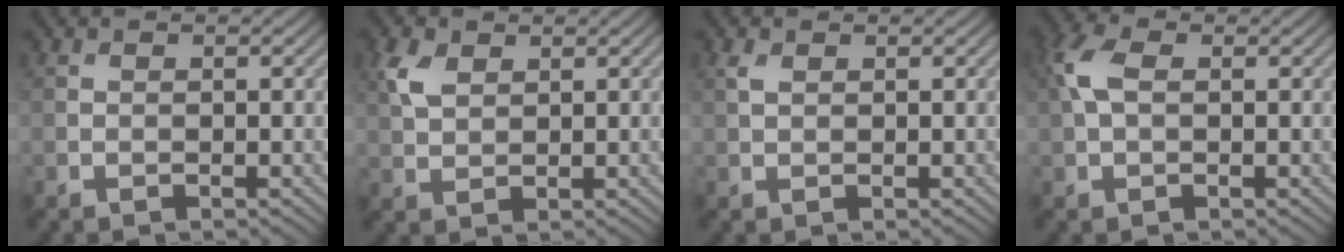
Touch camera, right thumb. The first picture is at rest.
{"total": 3.5, "force": [1.7, 2.1, 2.2], "torque": [-0.057, 0.005, 0.034]}
{"total": 1.2, "force": [0.7, 0.7, 0.8], "torque": [-0.024, 0.003, 0.014]}
{"total": 4.1, "force": [0.9, 2.4, 3.2], "torque": [-0.085, 0.013, 0.011]}